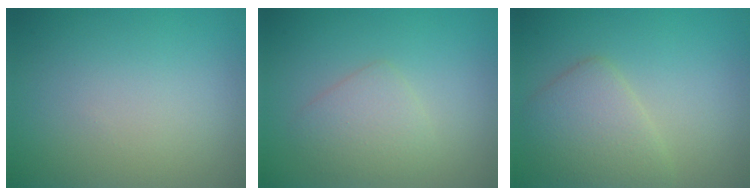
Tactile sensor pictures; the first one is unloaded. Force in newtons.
{"total": 2.5, "press": 2.5, "slide": 0.1}
{"total": 3.8, "press": 3.8, "slide": 0.2}